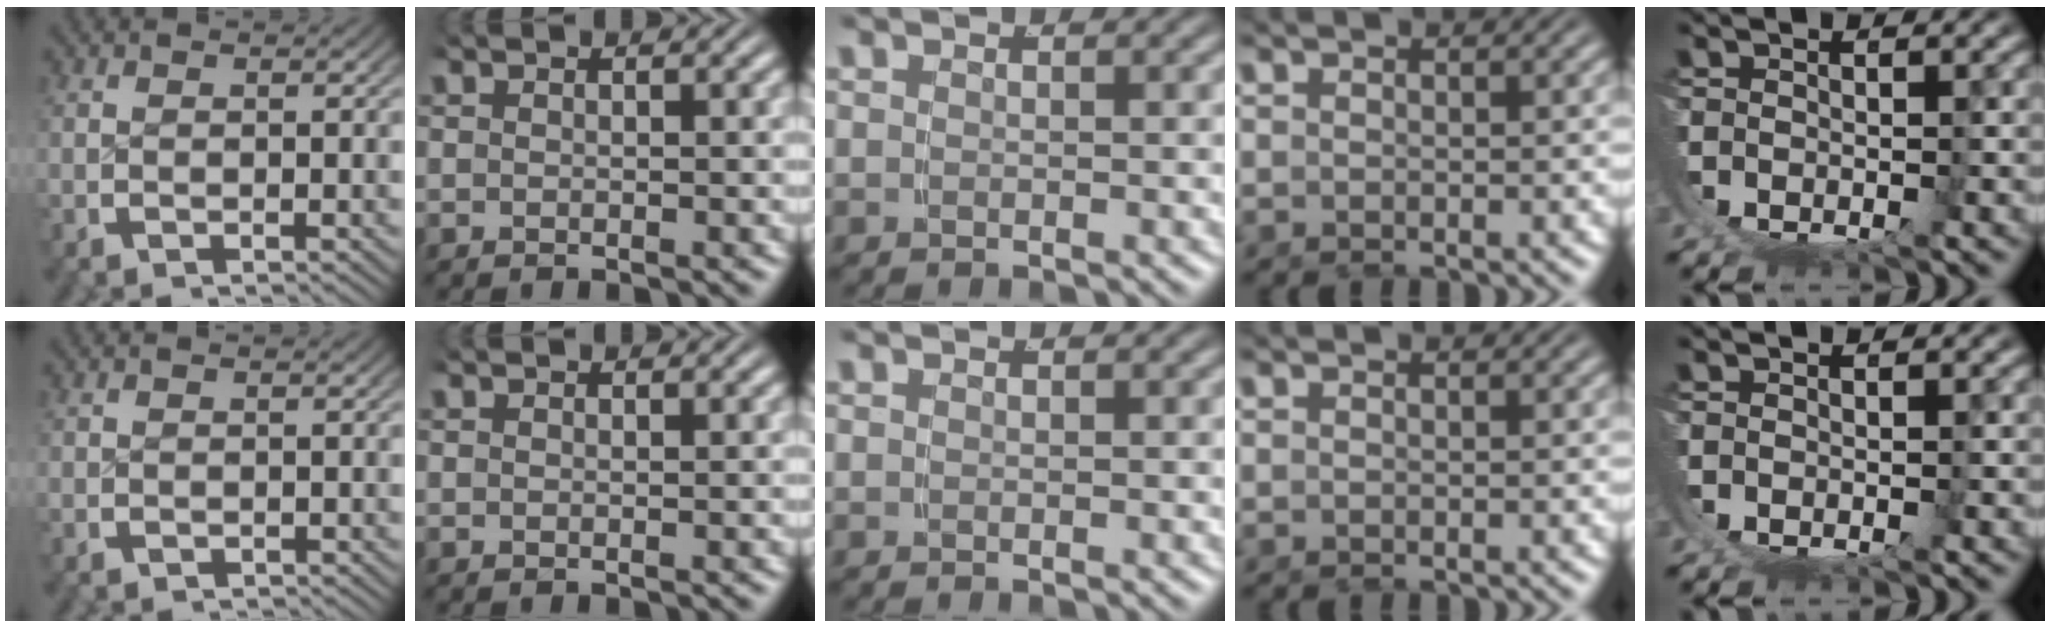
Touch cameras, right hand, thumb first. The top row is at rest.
{"thumb": {"total": 0.5, "force": [0.0, 0.0, -0.5], "torque": [0.010, 0.003, -0.001]}}